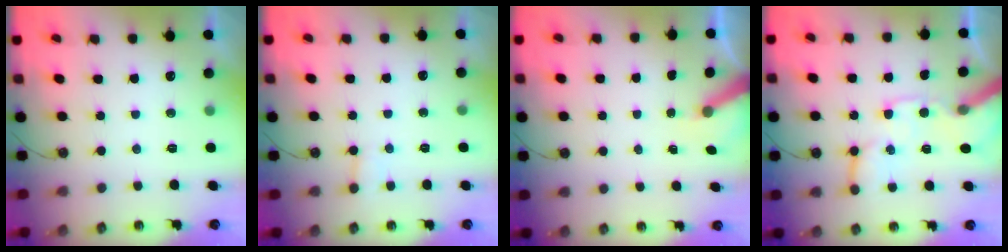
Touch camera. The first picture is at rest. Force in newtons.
{"total": 3.9, "press": 3.9, "slide": 0.4}
{"total": 5.0, "press": 4.9, "slide": 0.4}
{"total": 15.9, "press": 15.7, "slide": 2.6}